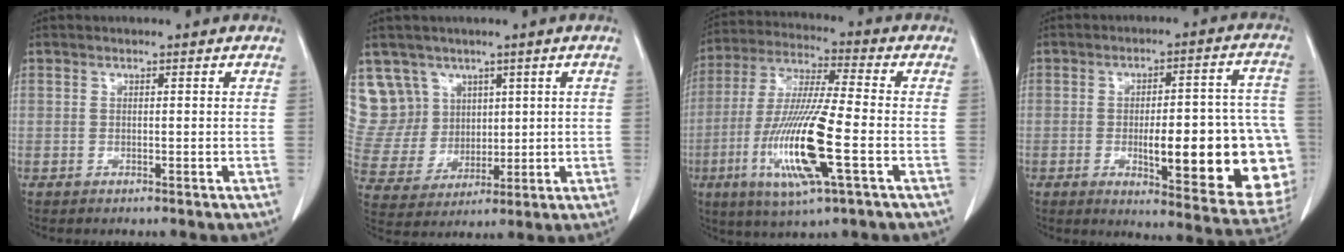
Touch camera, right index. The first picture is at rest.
{"total": 10.0, "force": [5.8, 8.1, 0.6], "torque": [-0.024, 0.038, 0.131]}
{"total": 16.0, "force": [-4.7, 1.0, 15.3], "torque": [-0.316, -0.020, -0.088]}
{"total": 21.9, "force": [-4.3, 4.9, 20.9], "torque": [-0.185, 0.020, -0.033]}